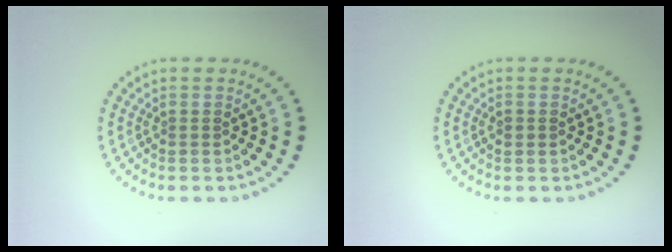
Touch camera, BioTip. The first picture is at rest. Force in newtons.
{"total": 0.8, "press": 0.8, "slide": 0.1}